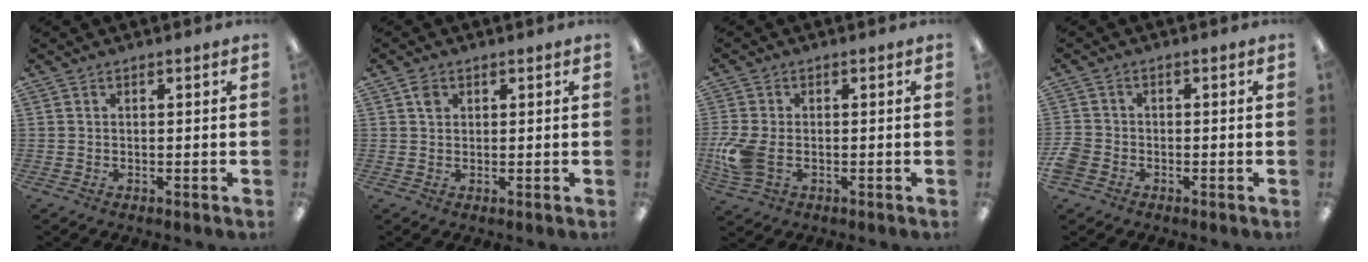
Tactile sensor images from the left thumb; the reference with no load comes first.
{"total": 2.0, "force": [0.9, 1.5, 0.9], "torque": [-0.012, 0.000, 0.015]}
{"total": 8.0, "force": [-1.6, 5.0, 6.0], "torque": [-0.141, -0.004, -0.028]}
{"total": 3.5, "force": [-1.9, 2.6, 1.4], "torque": [-0.033, 0.005, -0.038]}